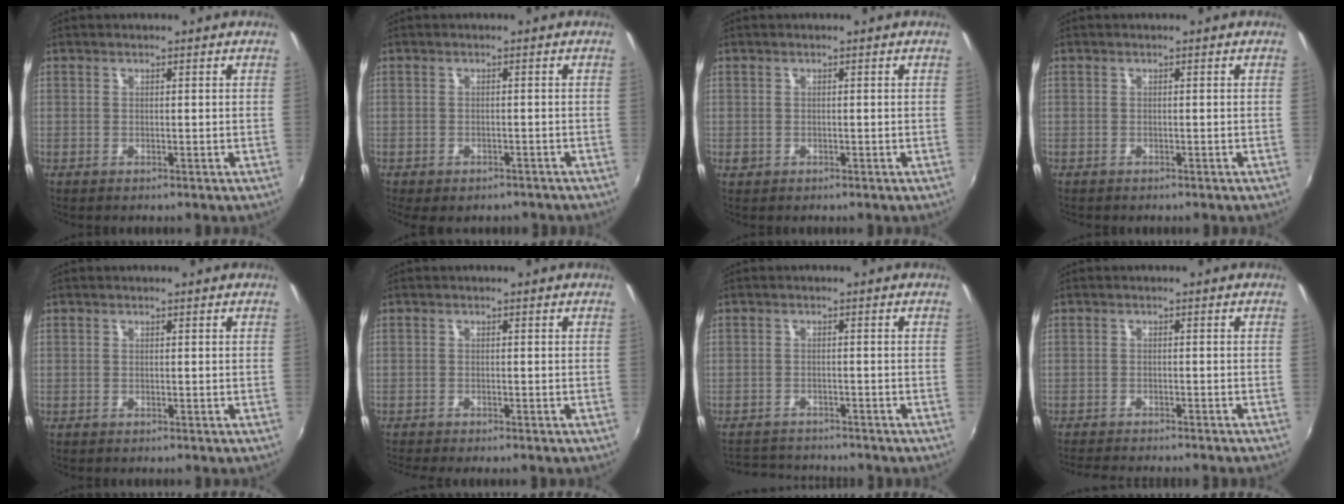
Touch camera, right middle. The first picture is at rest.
{"total": 5.5, "force": [-4.1, 2.5, 2.6], "torque": [-0.058, -0.026, -0.054]}
{"total": 1.1, "force": [-0.4, 0.9, 0.3], "torque": [-0.005, -0.002, -0.008]}
{"total": 0.7, "force": [-0.6, 0.3, 0.1], "torque": [-0.005, -0.002, -0.010]}
{"total": 0.0}
{"total": 2.4, "force": [-2.2, 0.1, 0.9], "torque": [-0.029, -0.016, -0.041]}
{"total": 5.6, "force": [-5.4, 1.6, 0.6], "torque": [-0.029, 0.000, -0.088]}
{"total": 7.4, "force": [-6.8, 0.5, 2.9], "torque": [-0.069, -0.016, -0.105]}